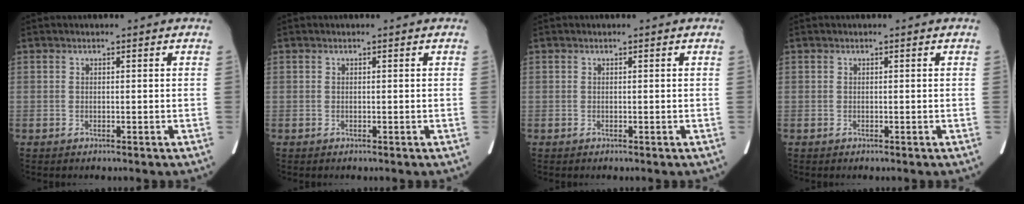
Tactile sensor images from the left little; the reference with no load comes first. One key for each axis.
{"total": 0.0}
{"total": 0.0}
{"total": 0.0}